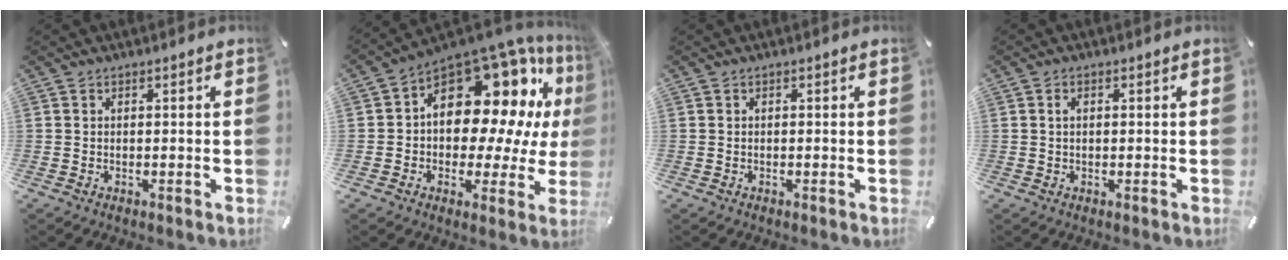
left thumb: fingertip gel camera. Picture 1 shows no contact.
{"total": 18.5, "force": [7.5, 11.6, 12.3], "torque": [-0.183, -0.073, 0.120]}
{"total": 0.0}
{"total": 1.3, "force": [0.2, 0.8, 1.0], "torque": [-0.022, 0.004, 0.003]}